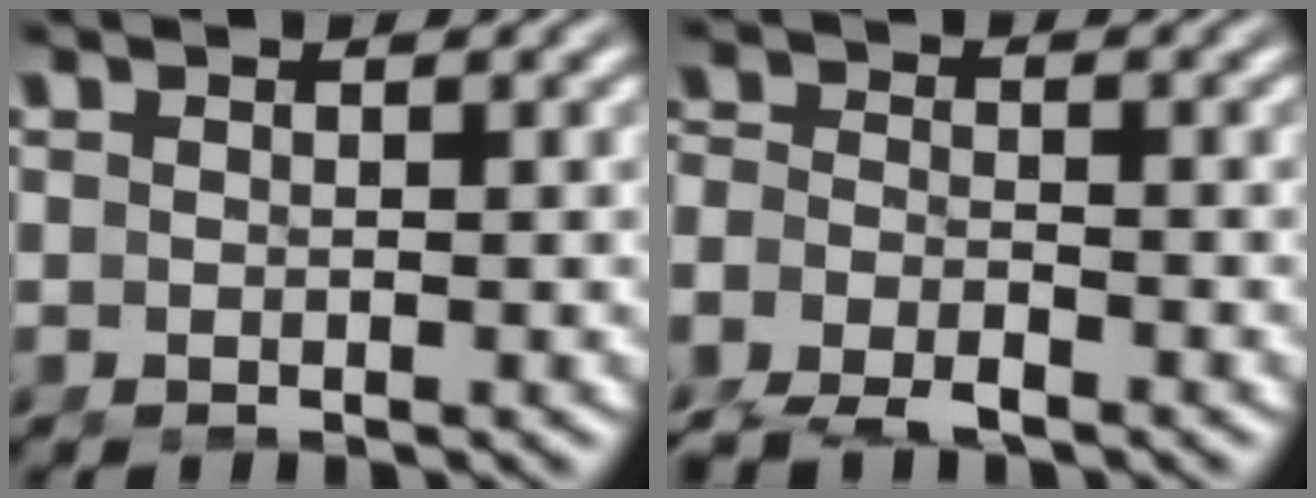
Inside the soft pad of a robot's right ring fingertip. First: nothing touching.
{"total": 4.8, "force": [-3.0, 3.3, 1.8], "torque": [-0.051, -0.028, -0.048]}